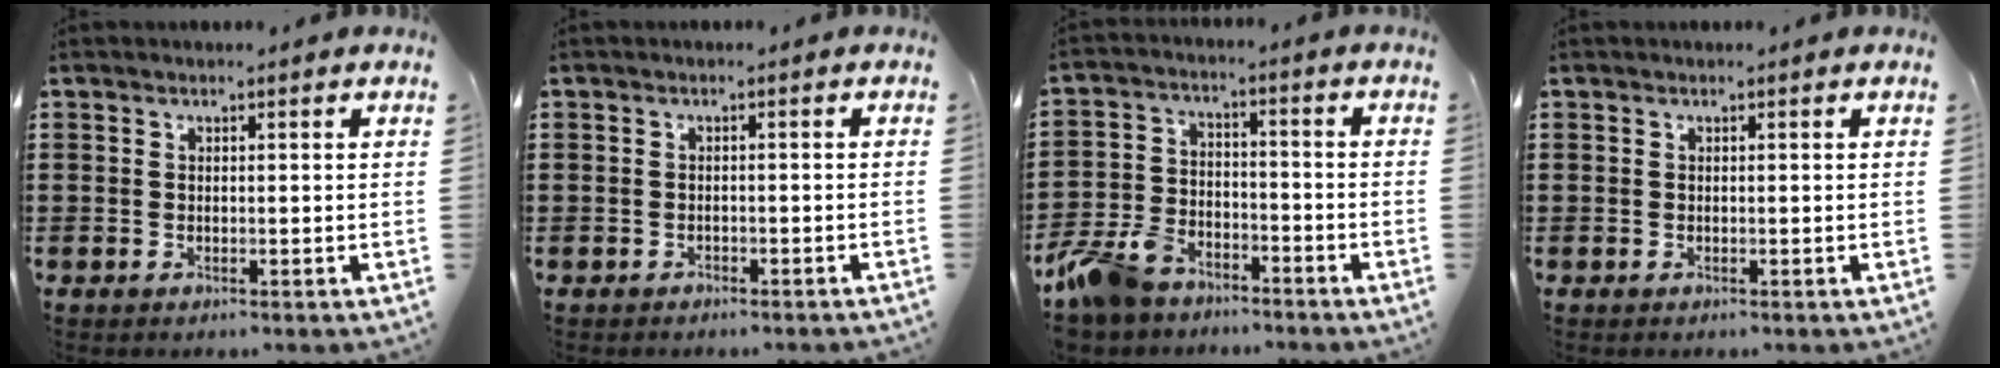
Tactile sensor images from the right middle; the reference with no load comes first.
{"total": 0.9, "force": [-0.8, 0.3, -0.1], "torque": [-0.001, 0.002, -0.018]}
{"total": 7.9, "force": [-6.8, 3.1, 2.5], "torque": [-0.082, 0.011, -0.141]}
{"total": 0.0}